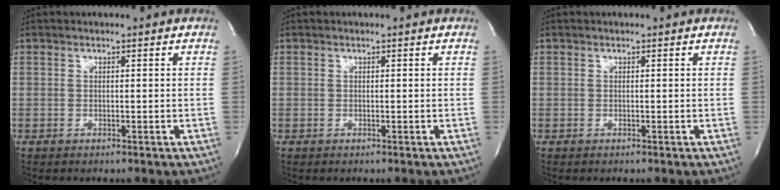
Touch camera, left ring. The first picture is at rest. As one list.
[{"total": 0.0}, {"total": 0.0}]